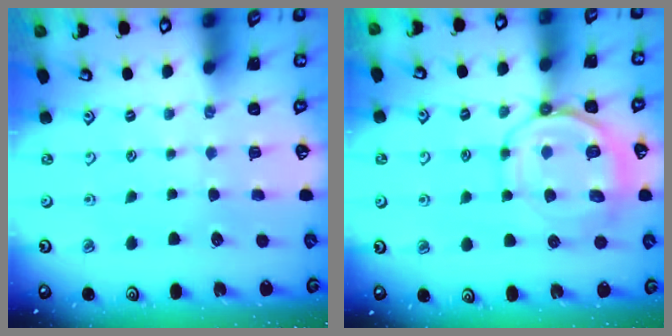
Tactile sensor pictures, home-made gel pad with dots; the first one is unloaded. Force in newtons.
{"total": 10.4, "press": 10.4, "slide": 1.2}